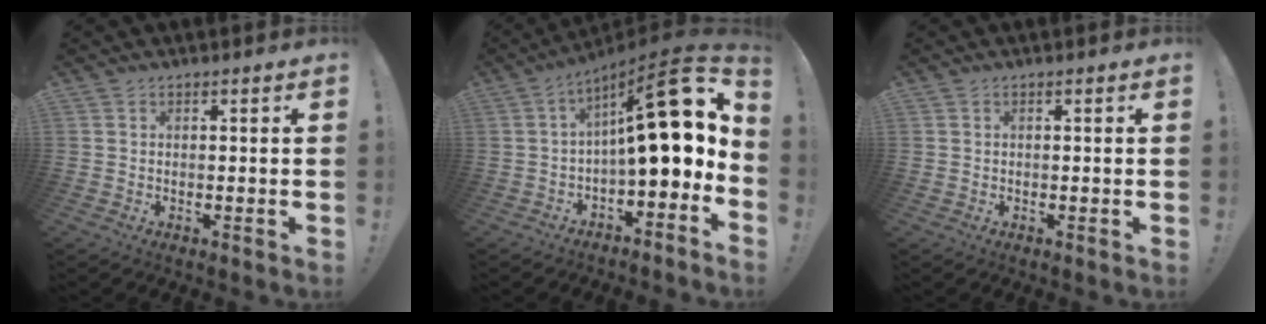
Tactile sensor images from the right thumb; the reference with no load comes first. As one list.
[{"total": 19.9, "force": [3.1, 5.7, 18.8], "torque": [-0.278, -0.018, 0.048]}, {"total": 0.0}]